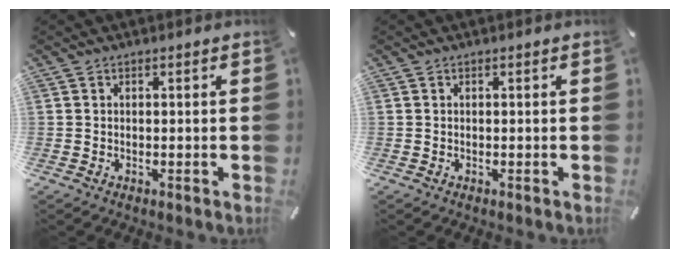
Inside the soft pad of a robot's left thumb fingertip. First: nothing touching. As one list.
[{"total": 0.0}]